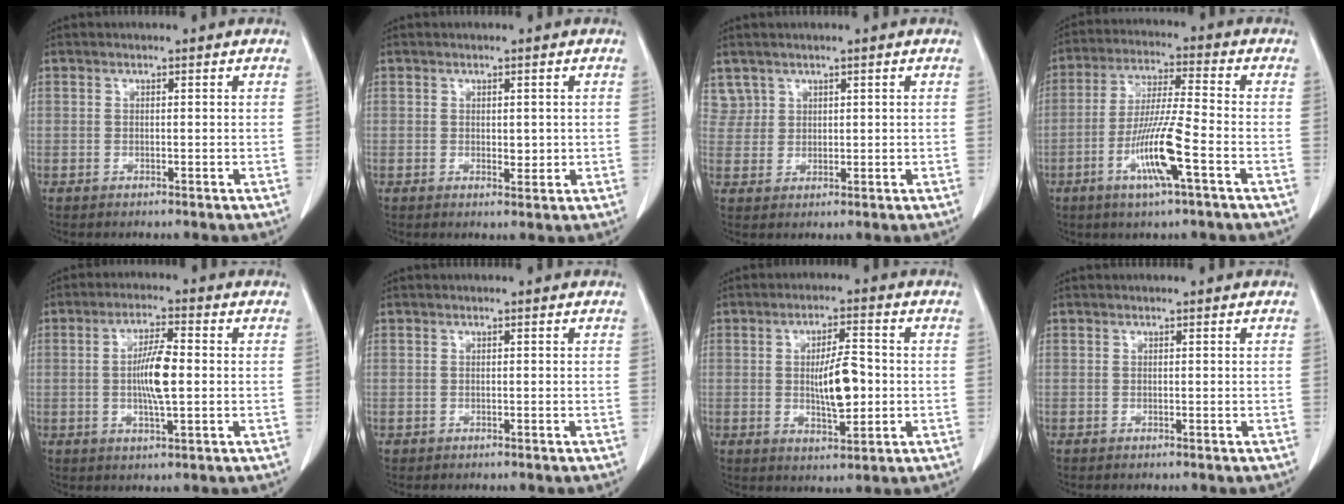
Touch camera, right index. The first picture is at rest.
{"total": 1.8, "force": [0.1, 1.0, 1.5], "torque": [-0.019, -0.004, 0.006]}
{"total": 2.9, "force": [2.0, 2.0, -0.3], "torque": [0.017, 0.005, 0.038]}
{"total": 10.6, "force": [-4.2, 0.1, 9.8], "torque": [-0.193, -0.010, -0.081]}
{"total": 6.9, "force": [-0.2, 1.0, 6.8], "torque": [-0.130, 0.000, -0.008]}
{"total": 0.0}
{"total": 7.5, "force": [-0.4, 2.0, 7.3], "torque": [-0.126, 0.000, -0.004]}
{"total": 0.0}